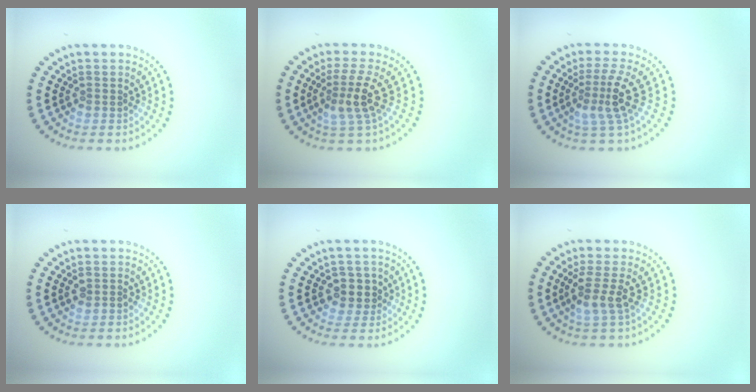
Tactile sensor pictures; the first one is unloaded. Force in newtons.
{"total": 3.1, "press": 2.4, "slide": 2.0}
{"total": 3.5, "press": 2.5, "slide": 2.6}
{"total": 0.9, "press": 0.9, "slide": 0.2}
{"total": 2.3, "press": 2.0, "slide": 1.2}
{"total": 2.6, "press": 2.0, "slide": 1.7}